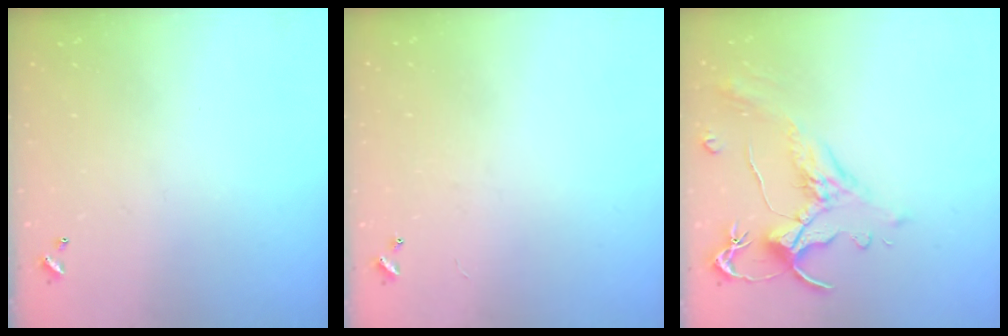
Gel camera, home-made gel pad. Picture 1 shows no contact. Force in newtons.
{"total": 2.4, "press": 2.4, "slide": 0.3}
{"total": 1.6, "press": 1.1, "slide": 1.2}